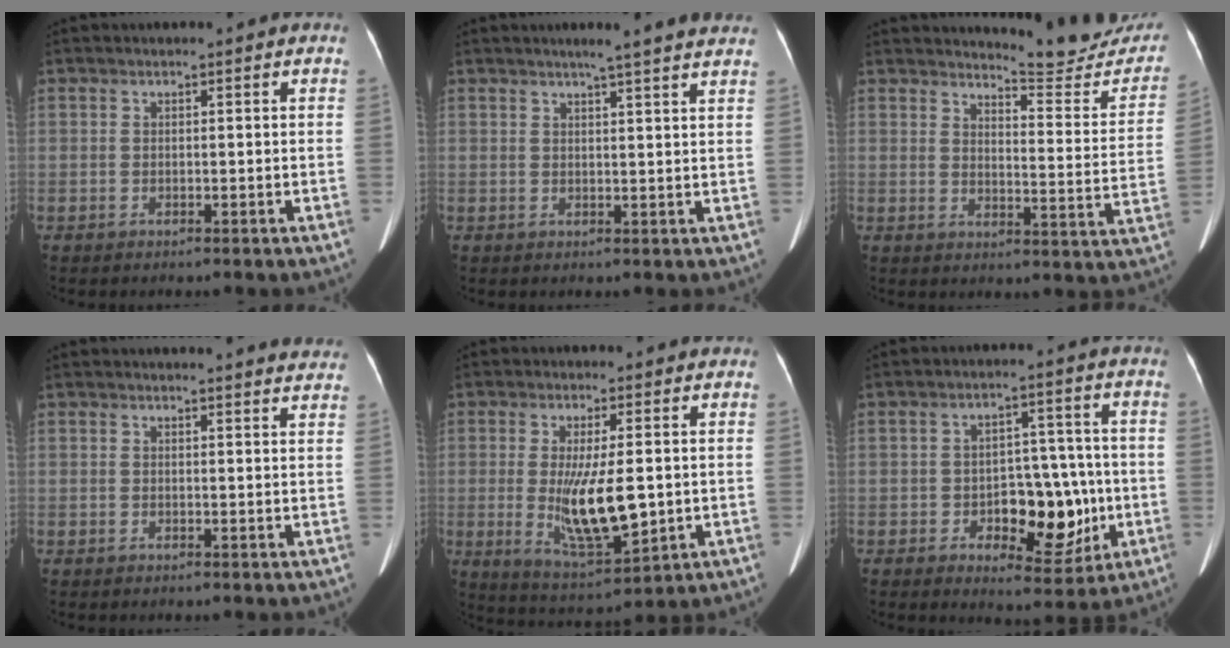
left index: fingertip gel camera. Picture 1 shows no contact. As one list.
[{"total": 9.1, "force": [7.7, -0.3, 4.8], "torque": [-0.061, 0.011, 0.076]}, {"total": 14.3, "force": [14.1, 1.0, 2.1], "torque": [-0.013, -0.088, 0.153]}, {"total": 11.6, "force": [11.2, 1.1, 2.5], "torque": [-0.009, -0.018, 0.103]}, {"total": 10.5, "force": [-0.3, 2.7, 10.1], "torque": [-0.187, -0.024, 0.004]}, {"total": 10.5, "force": [-2.5, 5.6, 8.5], "torque": [-0.109, 0.018, -0.026]}]